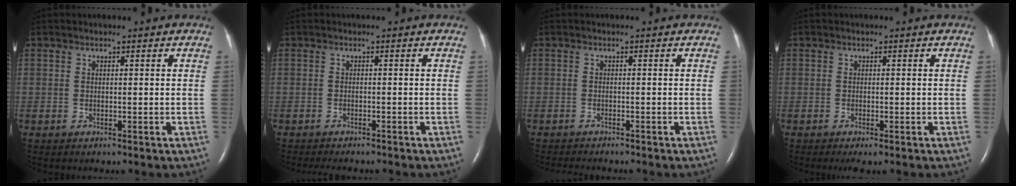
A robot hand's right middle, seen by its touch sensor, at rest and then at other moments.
{"total": 5.2, "force": [-4.7, 1.1, 2.1], "torque": [-0.025, -0.007, -0.062]}
{"total": 4.1, "force": [-3.7, 0.5, 1.6], "torque": [-0.023, -0.009, -0.051]}
{"total": 1.5, "force": [-1.0, 0.2, 1.1], "torque": [-0.020, -0.006, -0.014]}